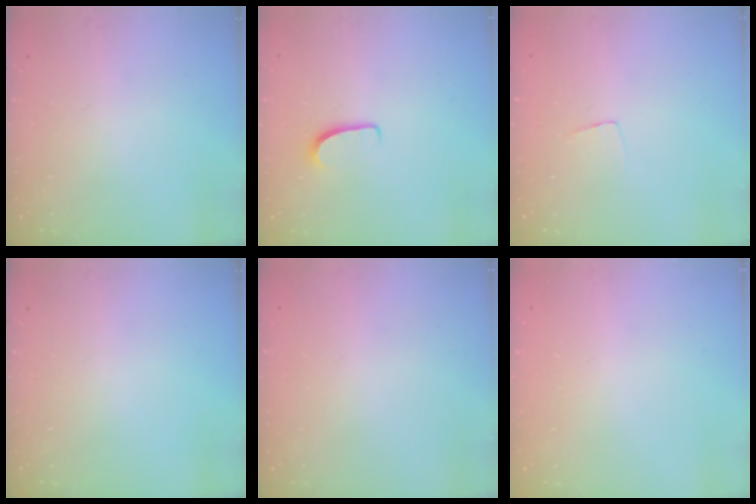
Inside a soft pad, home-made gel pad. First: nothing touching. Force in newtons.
{"total": 5.9, "press": 5.9, "slide": 0.4}
{"total": 3.5, "press": 3.5, "slide": 0.2}
{"total": 0.0}
{"total": 0.0}
{"total": 0.0}